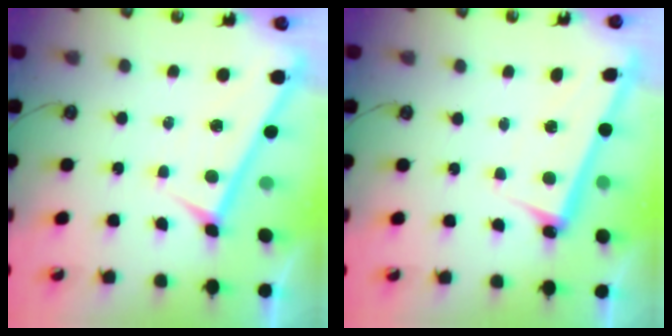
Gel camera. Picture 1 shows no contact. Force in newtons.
{"total": 2.8, "press": 2.8, "slide": 0.4}